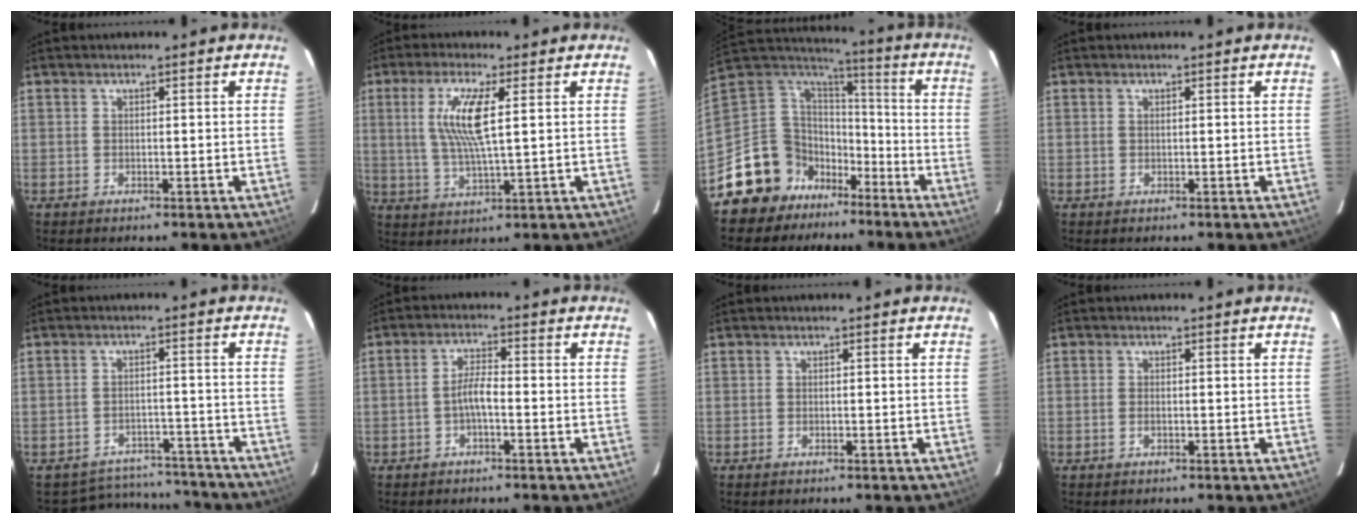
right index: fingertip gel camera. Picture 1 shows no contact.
{"total": 9.1, "force": [2.2, 1.1, 8.7], "torque": [-0.177, -0.002, 0.044]}
{"total": 16.0, "force": [-10.8, 11.4, 3.0], "torque": [-0.099, 0.050, -0.186]}
{"total": 0.0}
{"total": 11.8, "force": [-10.7, 4.6, 1.4], "torque": [-0.035, 0.033, -0.131]}
{"total": 3.4, "force": [-1.4, 0.7, 3.0], "torque": [-0.063, 0.009, -0.027]}
{"total": 0.0}
{"total": 0.9, "force": [-0.4, 0.5, 0.7], "torque": [-0.015, 0.000, -0.007]}